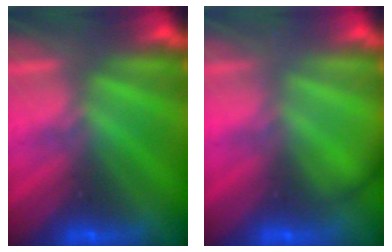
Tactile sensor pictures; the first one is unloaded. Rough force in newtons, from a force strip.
{"total": 2.1}